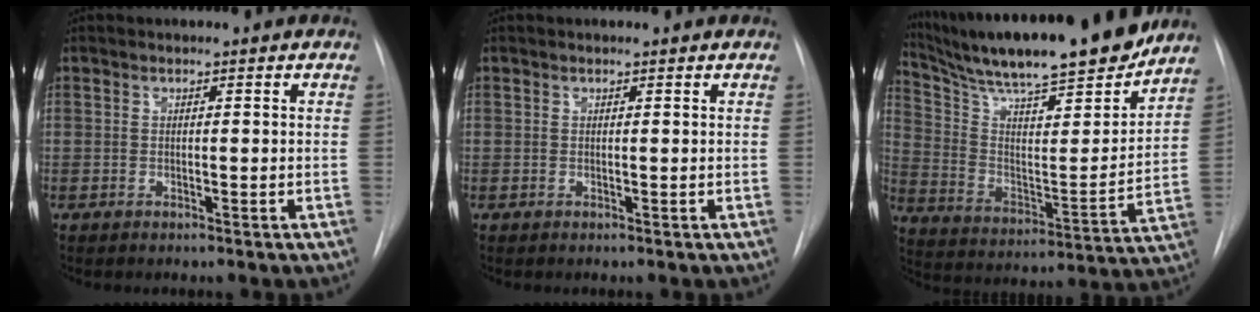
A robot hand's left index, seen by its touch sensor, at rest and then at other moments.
{"total": 0.7, "force": [0.7, 0.0, 0.0], "torque": [-0.008, 0.000, 0.006]}
{"total": 25.0, "force": [21.8, 2.2, 12.0], "torque": [-0.219, -0.032, 0.334]}